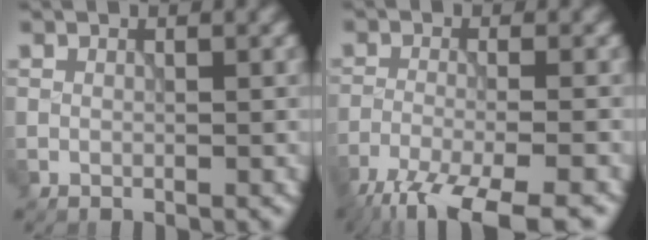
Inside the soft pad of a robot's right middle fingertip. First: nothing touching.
{"total": 9.0, "force": [-7.0, 1.8, 5.3], "torque": [-0.092, -0.030, -0.122]}